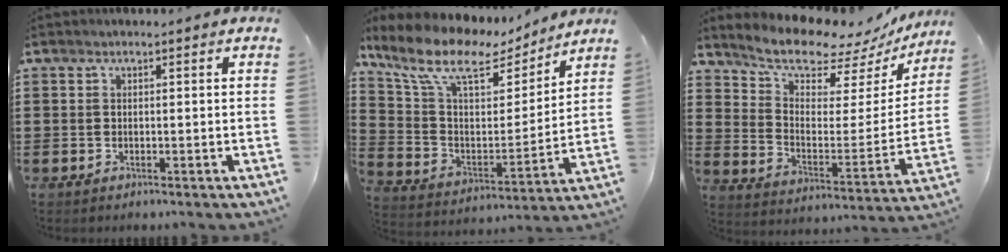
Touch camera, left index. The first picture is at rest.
{"total": 11.1, "force": [7.8, 4.1, 6.7], "torque": [-0.163, -0.039, 0.131]}
{"total": 9.4, "force": [8.7, 2.4, 2.7], "torque": [-0.074, -0.071, 0.148]}